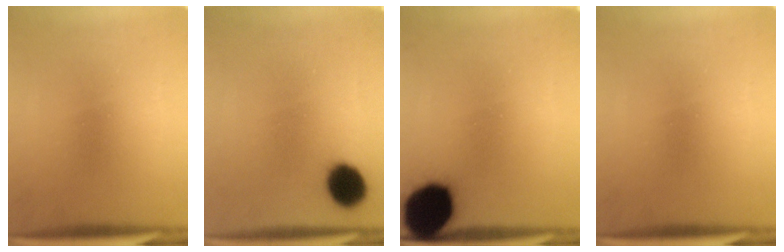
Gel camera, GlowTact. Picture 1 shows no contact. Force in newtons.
{"total": 8.6}
{"total": 17.4}
{"total": 0.0}